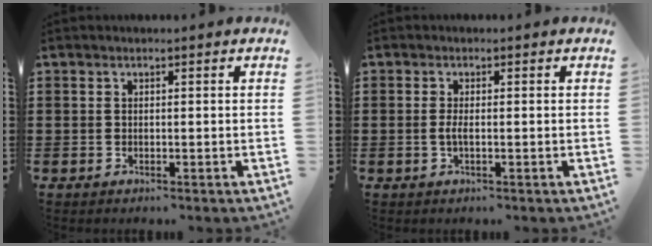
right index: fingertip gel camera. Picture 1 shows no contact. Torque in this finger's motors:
{"motor_torque": [0.79, -0.17, 0.13, 0.06]}